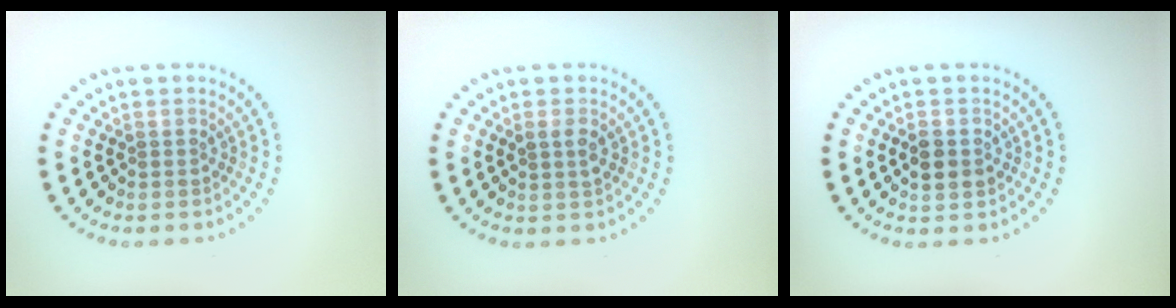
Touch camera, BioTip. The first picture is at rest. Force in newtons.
{"total": 1.4, "press": 1.3, "slide": 0.4}
{"total": 2.5, "press": 2.5, "slide": 0.2}